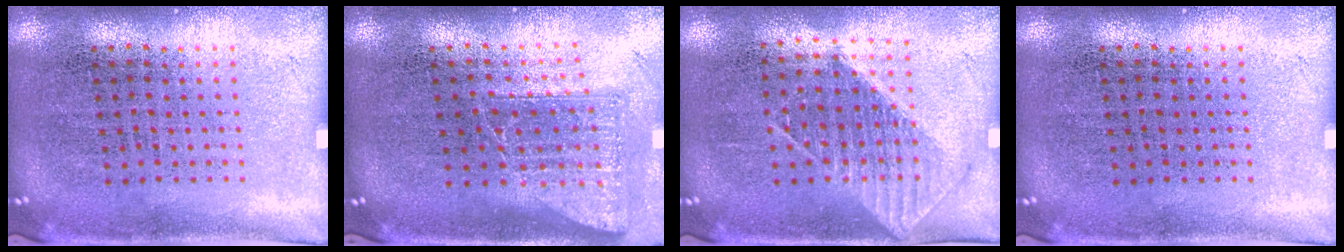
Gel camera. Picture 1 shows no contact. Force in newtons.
{"total": 1.6, "press": 1.3, "slide": 1.0}
{"total": 1.0, "press": 0.9, "slide": 0.3}
{"total": 0.0}